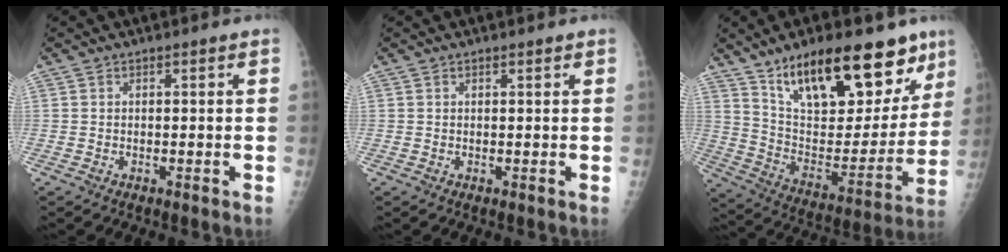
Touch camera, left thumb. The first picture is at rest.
{"total": 0.5, "force": [0.4, 0.1, 0.3], "torque": [-0.006, -0.002, 0.006]}
{"total": 25.3, "force": [16.1, 10.5, 16.4], "torque": [-0.202, -0.051, 0.265]}